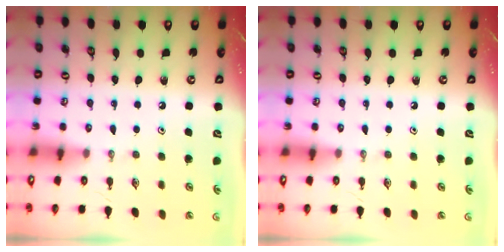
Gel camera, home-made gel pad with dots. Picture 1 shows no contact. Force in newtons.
{"total": 0.0}